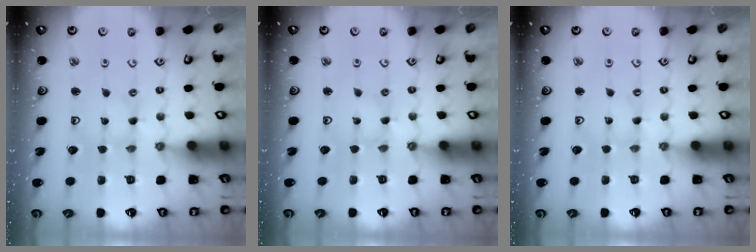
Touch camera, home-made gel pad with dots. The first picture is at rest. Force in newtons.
{"total": 0.0}
{"total": 0.0}